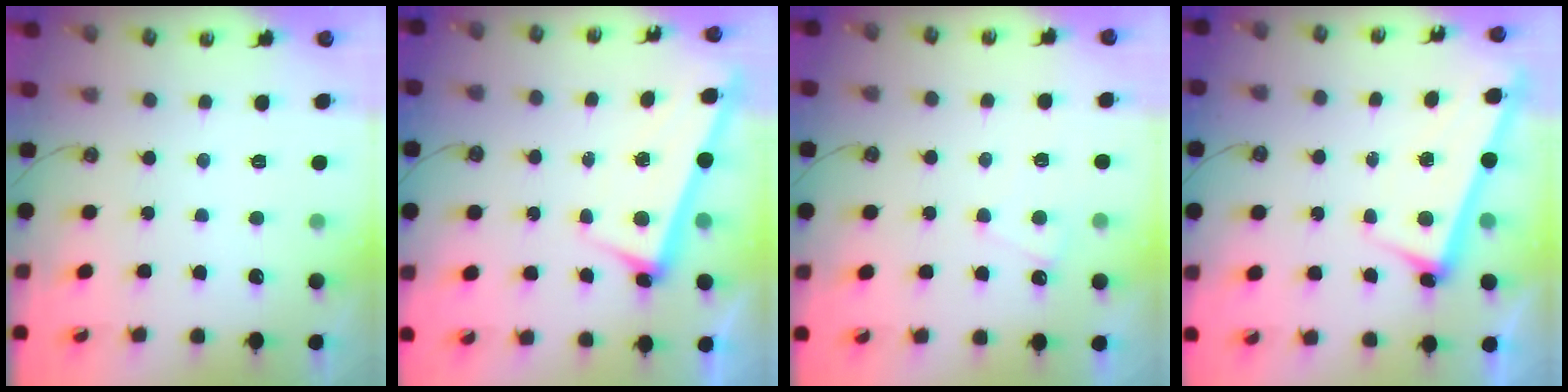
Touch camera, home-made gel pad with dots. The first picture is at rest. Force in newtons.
{"total": 2.6, "press": 2.5, "slide": 0.7}
{"total": 2.2, "press": 2.2, "slide": 0.5}
{"total": 2.6, "press": 2.5, "slide": 0.6}